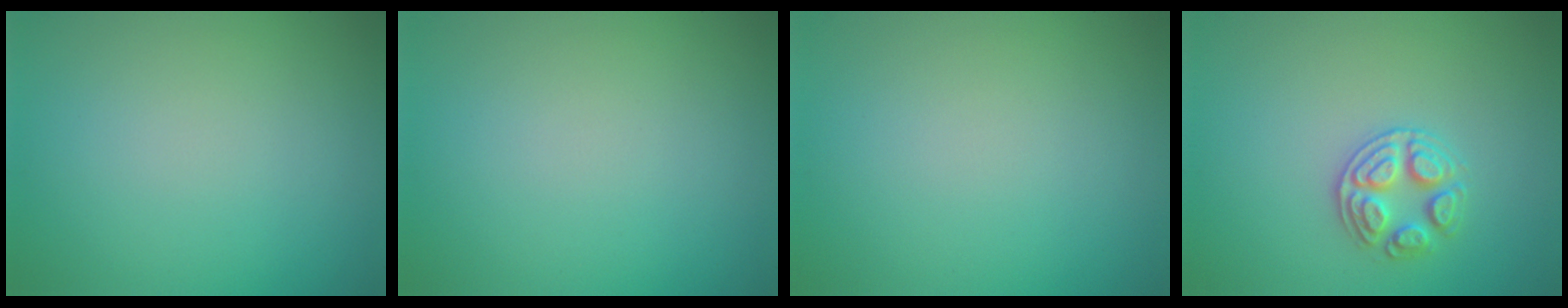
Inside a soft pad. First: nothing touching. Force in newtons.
{"total": 0.0}
{"total": 0.0}
{"total": 2.8, "press": 2.7, "slide": 0.7}